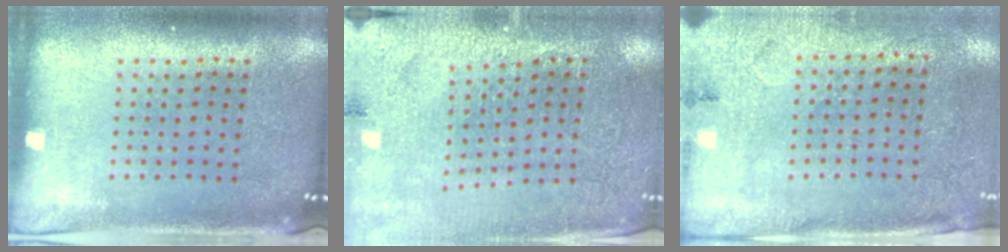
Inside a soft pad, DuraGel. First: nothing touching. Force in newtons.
{"total": 2.8, "press": 2.8, "slide": 0.3}
{"total": 2.6, "press": 2.1, "slide": 1.5}